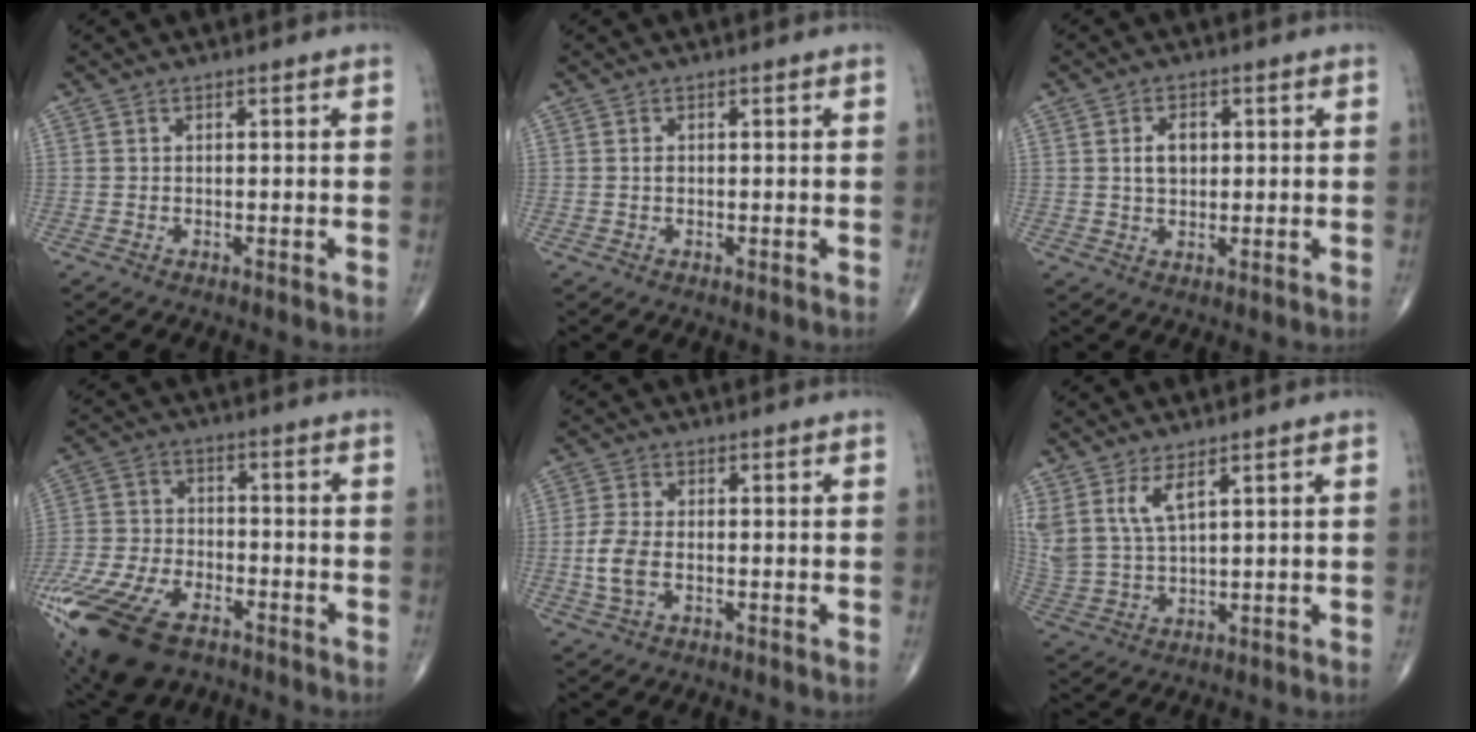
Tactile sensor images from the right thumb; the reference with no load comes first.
{"total": 0.7, "force": [0.0, 0.5, 0.5], "torque": [-0.006, 0.001, 0.000]}
{"total": 4.3, "force": [0.8, 2.9, 3.1], "torque": [-0.044, -0.001, 0.013]}
{"total": 20.8, "force": [-12.3, 10.6, 13.1], "torque": [-0.321, 0.006, -0.228]}
{"total": 5.4, "force": [-1.1, 3.0, 4.4], "torque": [-0.101, 0.006, -0.022]}
{"total": 7.6, "force": [4.3, 2.8, 5.6], "torque": [-0.124, -0.019, 0.098]}